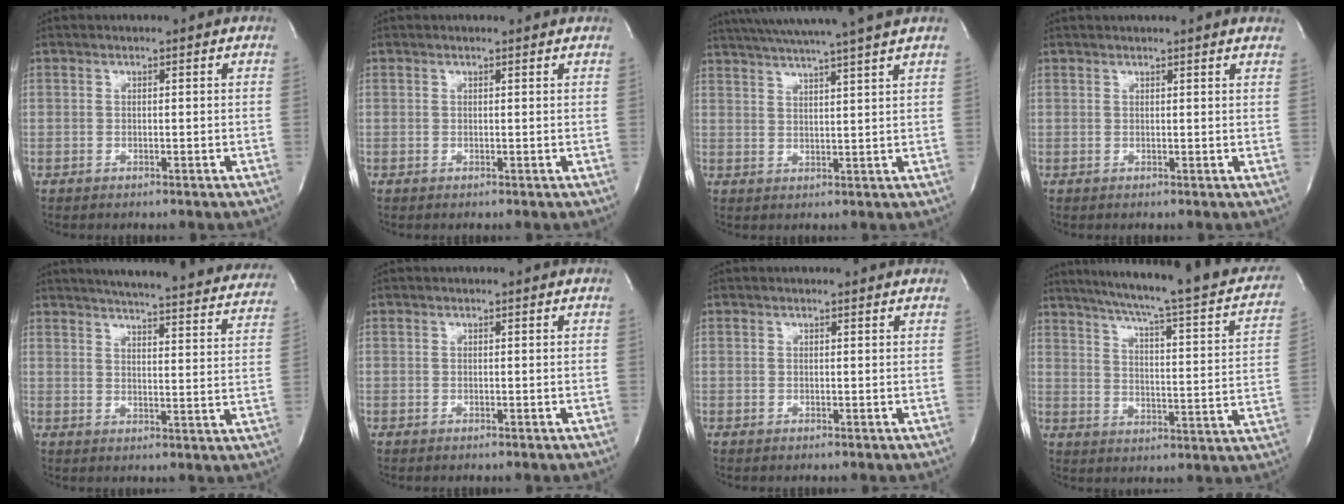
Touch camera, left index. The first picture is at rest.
{"total": 1.5, "force": [1.5, 0.1, 0.3], "torque": [-0.012, 0.005, 0.014]}
{"total": 15.1, "force": [13.1, -1.6, 7.3], "torque": [-0.129, -0.003, 0.183]}
{"total": 6.1, "force": [5.6, 0.0, 2.5], "torque": [-0.036, 0.025, 0.056]}
{"total": 27.5, "force": [25.3, 3.5, 10.1], "torque": [-0.154, -0.048, 0.294]}
{"total": 0.0}
{"total": 1.2, "force": [1.2, 0.0, 0.2], "torque": [-0.012, 0.004, 0.012]}
{"total": 26.7, "force": [22.2, 3.1, 14.5], "torque": [-0.214, -0.027, 0.271]}